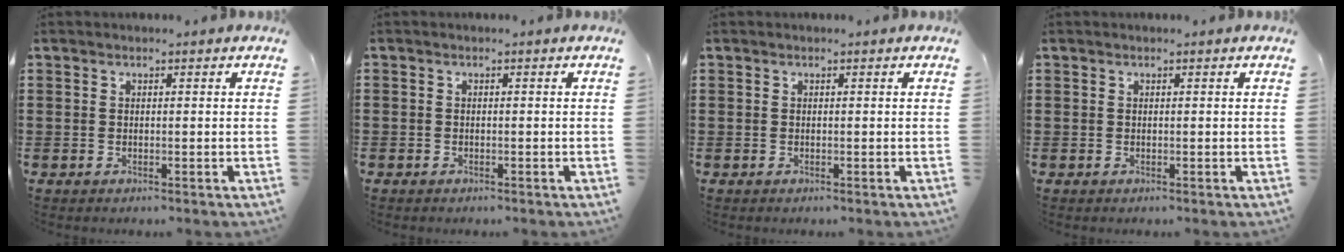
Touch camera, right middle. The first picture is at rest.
{"total": 0.8, "force": [-0.6, 0.5, 0.0], "torque": [0.000, 0.001, -0.012]}
{"total": 0.0}
{"total": 0.0}